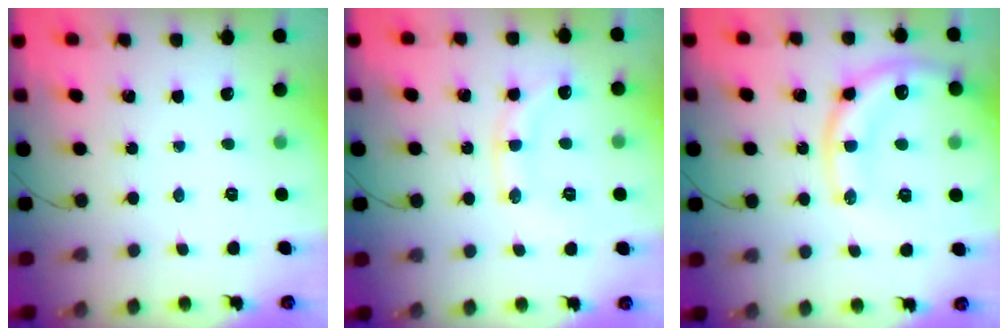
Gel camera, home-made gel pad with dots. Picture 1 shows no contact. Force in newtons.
{"total": 10.6, "press": 10.6, "slide": 0.7}
{"total": 17.2, "press": 17.1, "slide": 2.0}